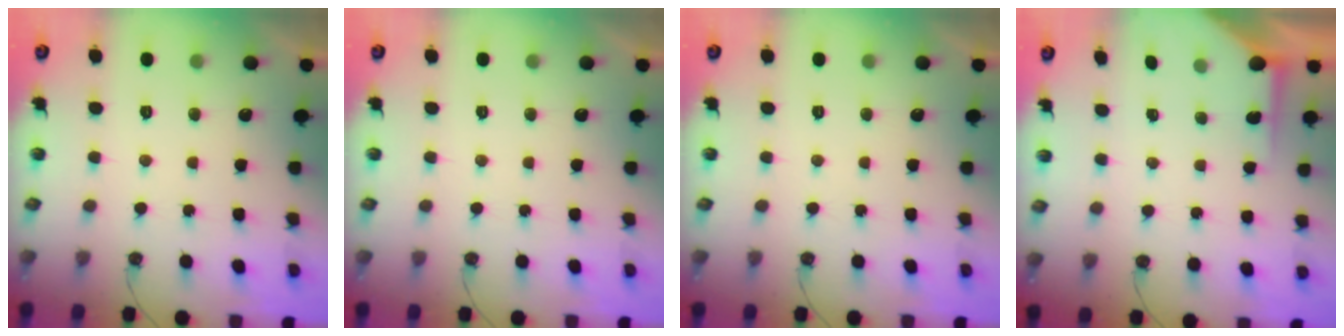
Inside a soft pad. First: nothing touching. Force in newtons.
{"total": 0.0}
{"total": 0.0}
{"total": 4.1, "press": 4.0, "slide": 0.5}